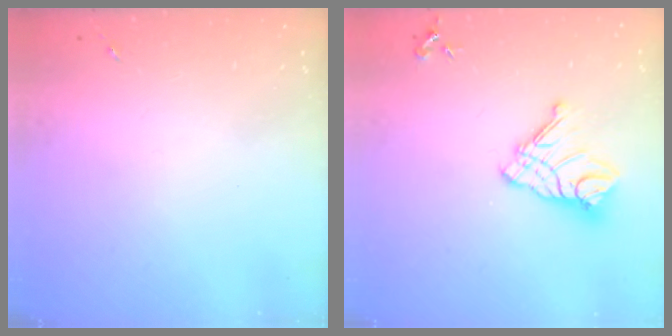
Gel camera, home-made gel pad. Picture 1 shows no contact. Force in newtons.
{"total": 14.1, "press": 14.1, "slide": 1.5}